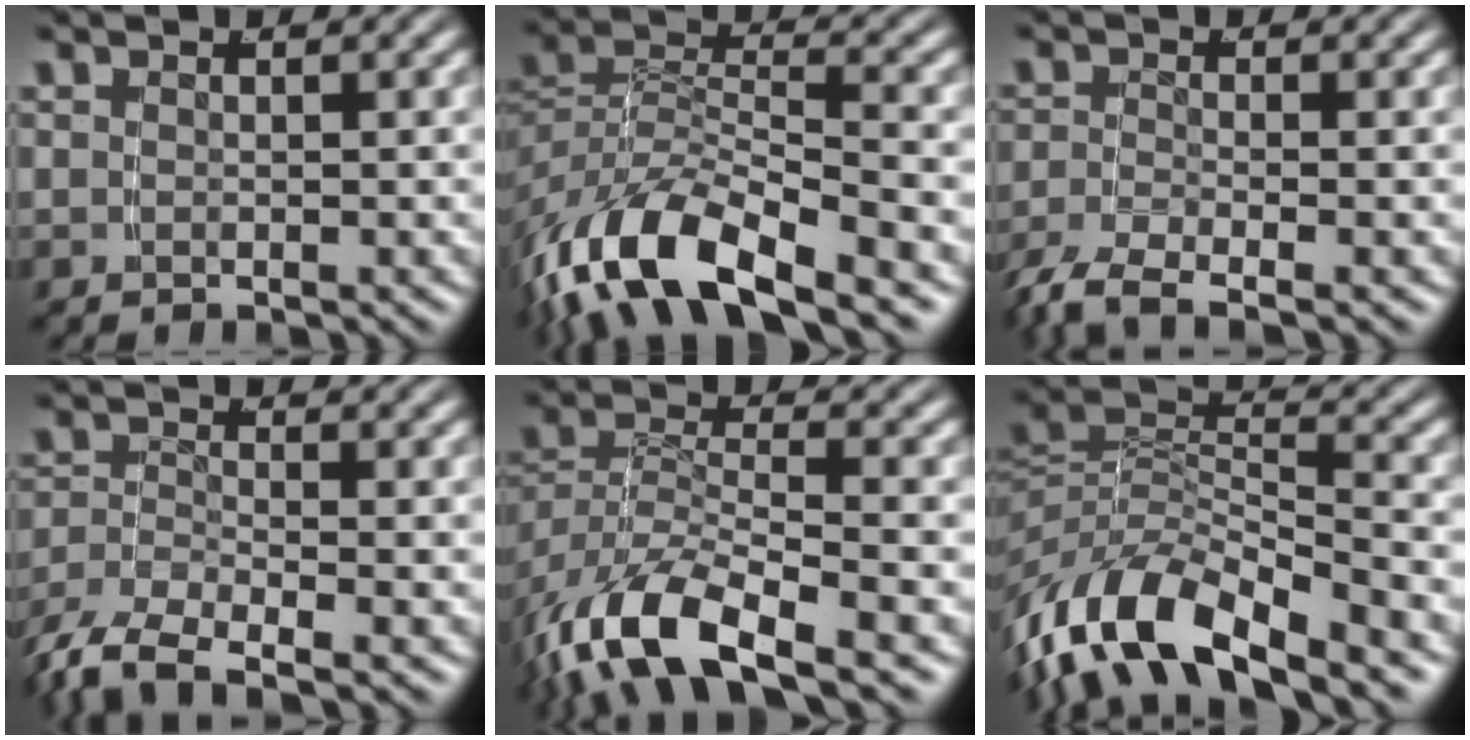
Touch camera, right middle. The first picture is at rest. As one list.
[{"total": 9.4, "force": [-5.0, 4.6, 6.5], "torque": [-0.137, -0.030, -0.067]}, {"total": 5.1, "force": [-3.9, 1.6, 2.9], "torque": [-0.057, -0.021, -0.052]}, {"total": 7.0, "force": [-5.0, 3.5, 3.5], "torque": [-0.085, -0.030, -0.072]}, {"total": 7.6, "force": [-4.6, 2.8, 5.3], "torque": [-0.109, -0.027, -0.060]}, {"total": 10.6, "force": [-5.3, 6.0, 7.0], "torque": [-0.151, -0.046, -0.064]}]